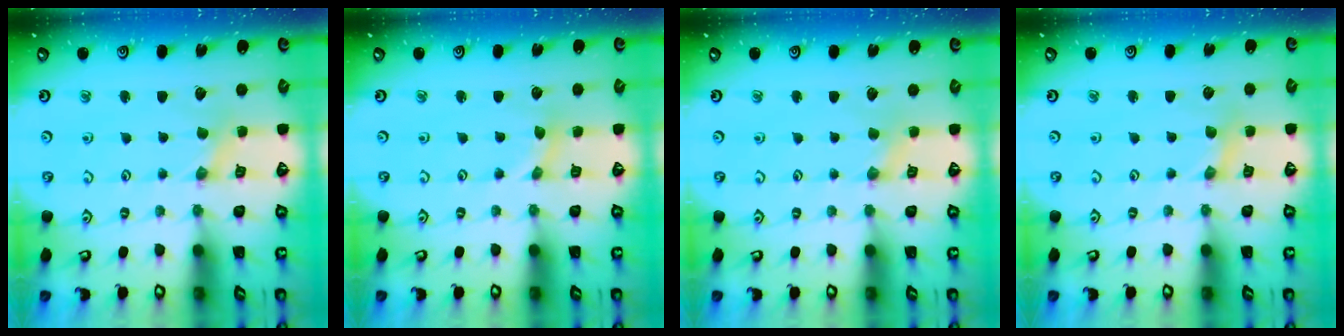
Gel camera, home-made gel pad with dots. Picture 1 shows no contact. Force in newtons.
{"total": 1.1, "press": 1.1, "slide": 0.1}
{"total": 1.1, "press": 1.1, "slide": 0.3}
{"total": 1.5, "press": 1.4, "slide": 0.2}